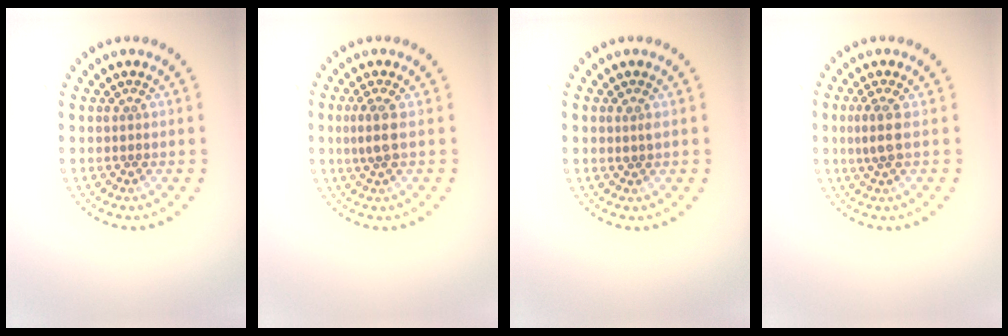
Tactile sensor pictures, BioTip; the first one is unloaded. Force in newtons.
{"total": 1.9, "press": 1.5, "slide": 1.1}
{"total": 0.5, "press": 0.5, "slide": 0.1}
{"total": 1.9, "press": 1.5, "slide": 1.1}